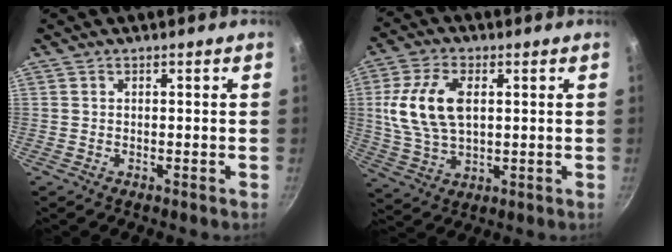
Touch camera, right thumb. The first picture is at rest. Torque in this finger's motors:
{"motor_torque": [-0.12, 1.58, 0.39, -0.21, 0.13]}